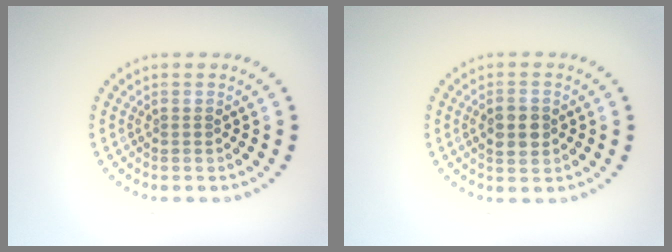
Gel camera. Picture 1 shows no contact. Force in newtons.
{"total": 2.9, "press": 2.9, "slide": 0.1}